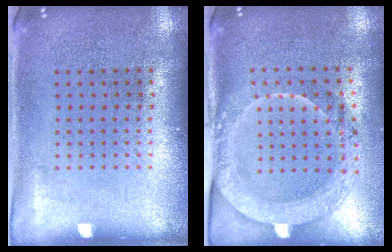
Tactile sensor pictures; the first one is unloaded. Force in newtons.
{"total": 2.1, "press": 2.1, "slide": 0.4}